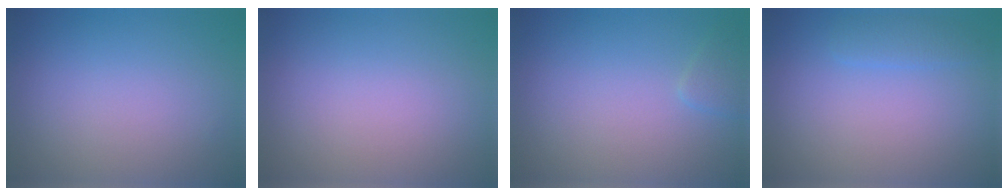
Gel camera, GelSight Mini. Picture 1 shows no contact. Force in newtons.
{"total": 0.0}
{"total": 1.0, "press": 1.0, "slide": 0.0}
{"total": 1.4, "press": 1.4, "slide": 0.1}